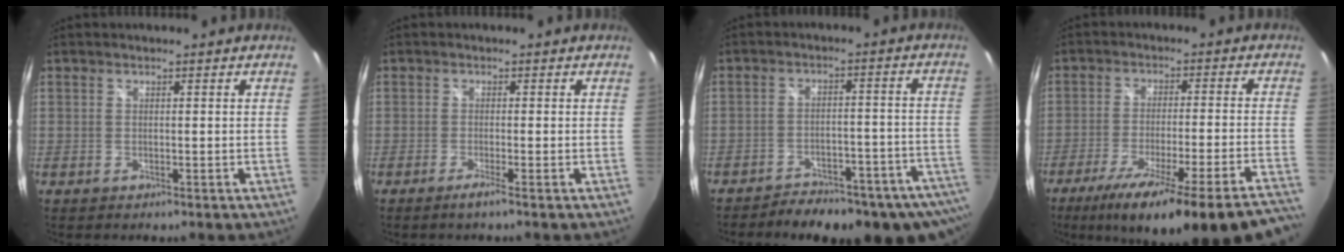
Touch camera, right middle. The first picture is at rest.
{"total": 2.1, "force": [-1.4, -0.7, 1.4], "torque": [-0.030, -0.005, -0.028]}
{"total": 21.8, "force": [-18.4, 6.3, 9.7], "torque": [-0.148, -0.009, -0.216]}
{"total": 26.4, "force": [-22.1, 0.3, 14.6], "torque": [-0.228, -0.078, -0.321]}